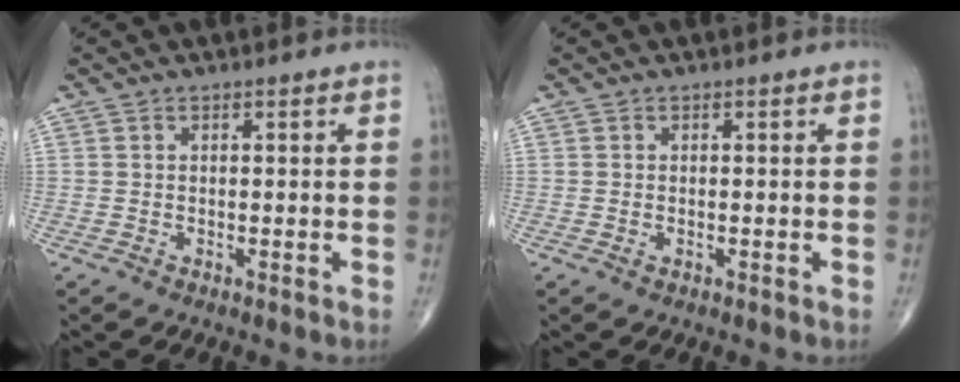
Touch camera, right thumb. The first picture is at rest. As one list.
[{"total": 0.5, "force": [-0.2, 0.3, 0.4], "torque": [-0.008, 0.004, -0.001]}]